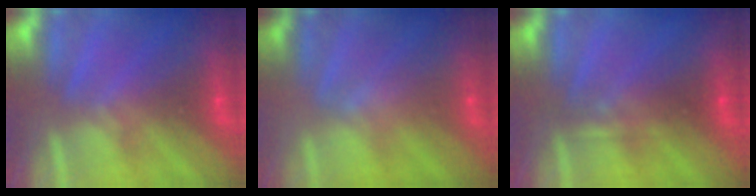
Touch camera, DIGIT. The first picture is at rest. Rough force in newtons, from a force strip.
{"total": 2.1}
{"total": 2.3}